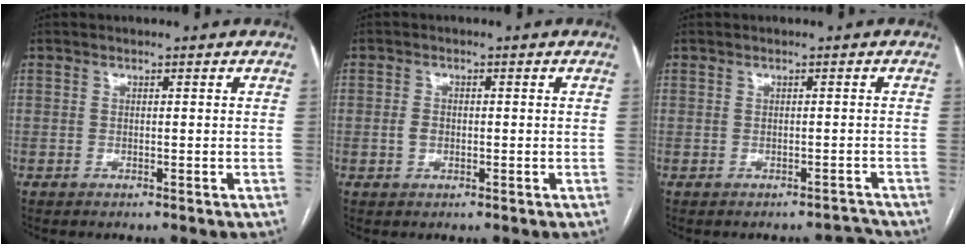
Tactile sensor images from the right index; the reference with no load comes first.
{"total": 2.0, "force": [-0.2, 1.5, 1.3], "torque": [-0.024, 0.004, -0.003]}
{"total": 1.2, "force": [-1.1, 0.4, -0.1], "torque": [0.009, 0.005, -0.007]}